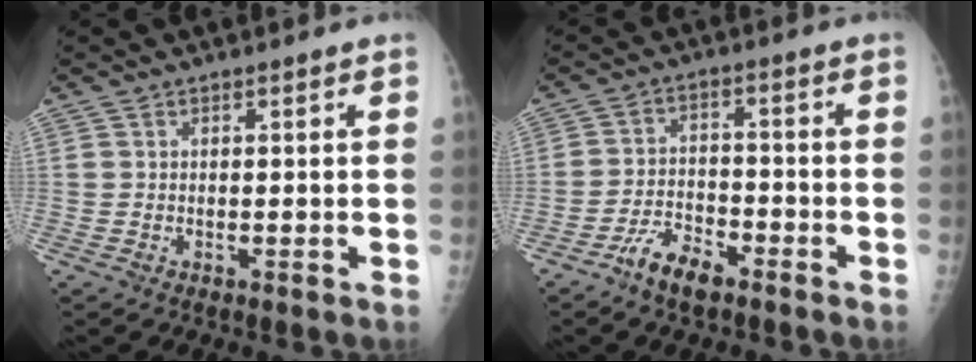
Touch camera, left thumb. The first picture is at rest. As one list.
[{"total": 6.6, "force": [-4.9, 2.6, 3.6], "torque": [-0.067, 0.025, -0.091]}]